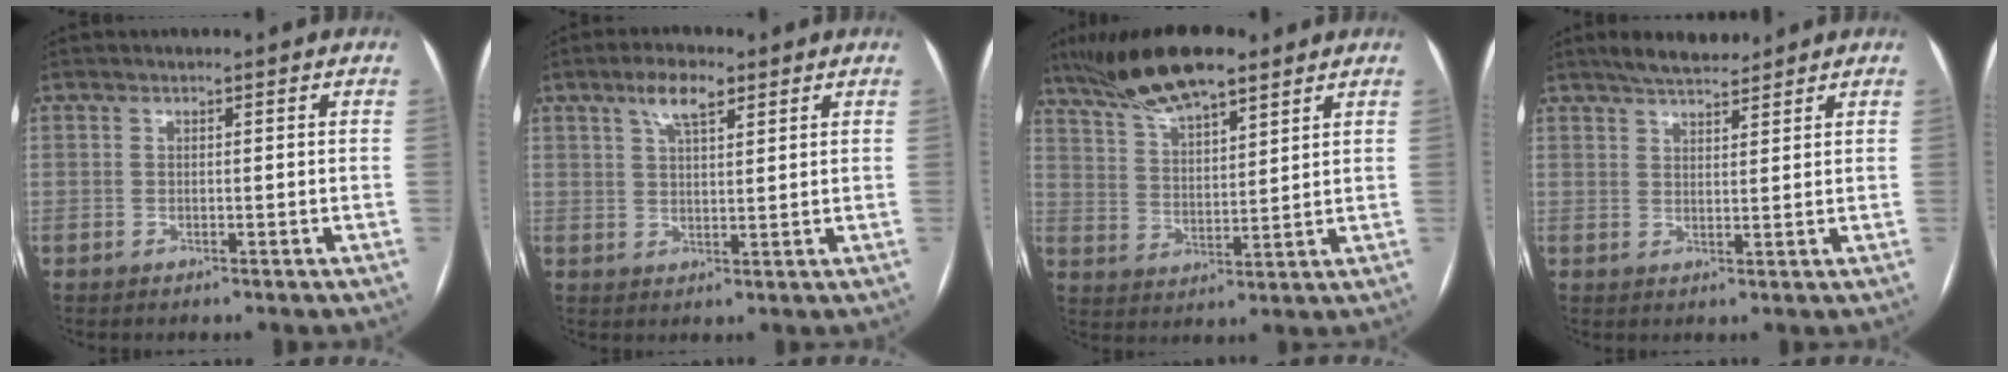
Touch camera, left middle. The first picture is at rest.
{"total": 5.2, "force": [3.2, 1.6, 3.8], "torque": [-0.075, 0.011, 0.056]}
{"total": 13.0, "force": [10.0, 2.9, 7.8], "torque": [-0.147, 0.017, 0.182]}
{"total": 6.0, "force": [5.3, 1.4, 2.6], "torque": [-0.045, 0.016, 0.090]}